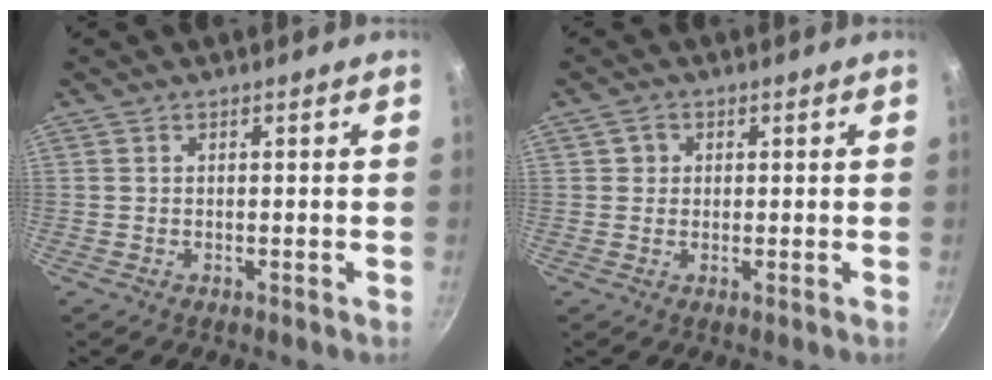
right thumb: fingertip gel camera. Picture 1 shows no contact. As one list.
[{"total": 2.1, "force": [0.4, 1.9, 0.5], "torque": [0.000, 0.003, 0.003]}]